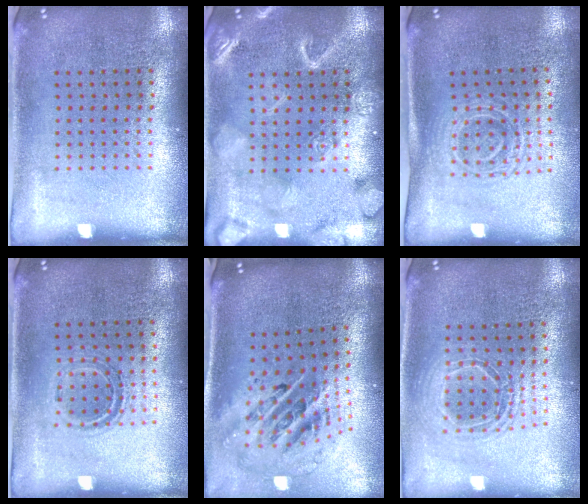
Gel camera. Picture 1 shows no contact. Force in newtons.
{"total": 4.2, "press": 4.2, "slide": 0.6}
{"total": 1.6, "press": 1.3, "slide": 0.9}
{"total": 1.1, "press": 1.0, "slide": 0.5}
{"total": 2.6, "press": 1.8, "slide": 1.9}
{"total": 1.6, "press": 1.3, "slide": 0.9}